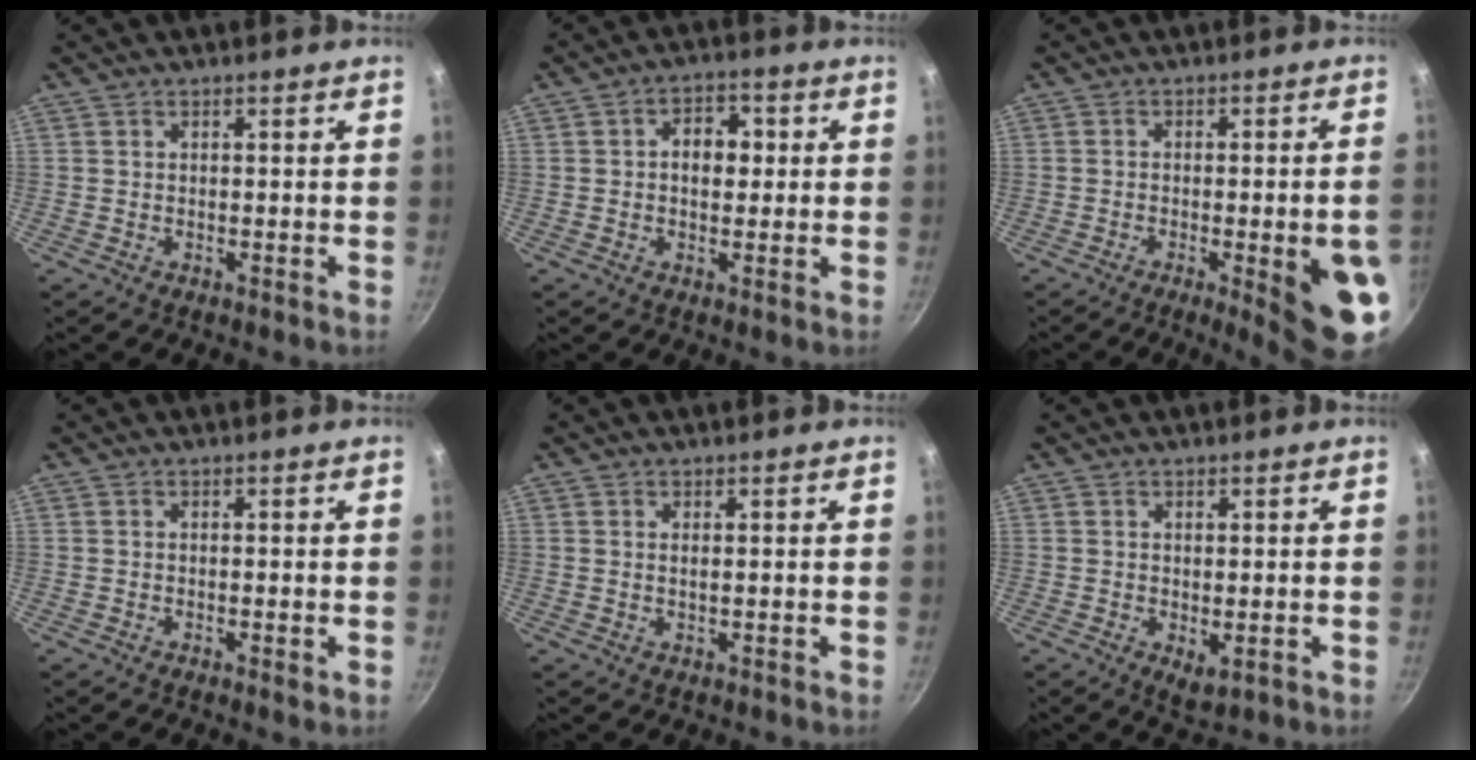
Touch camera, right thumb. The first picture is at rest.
{"total": 6.0, "force": [0.6, 4.2, 4.2], "torque": [-0.030, 0.010, 0.002]}
{"total": 12.8, "force": [-3.5, 2.8, 12.0], "torque": [-0.127, 0.013, -0.038]}
{"total": 0.9, "force": [-0.3, 0.2, 0.8], "torque": [-0.014, -0.001, -0.006]}
{"total": 1.0, "force": [0.3, 0.2, 0.9], "torque": [-0.017, -0.002, 0.005]}
{"total": 2.9, "force": [-0.2, 1.6, 2.4], "torque": [-0.036, -0.011, 0.001]}